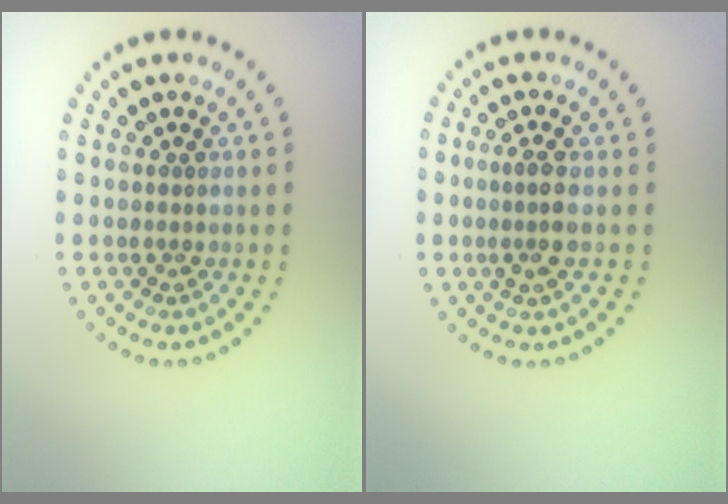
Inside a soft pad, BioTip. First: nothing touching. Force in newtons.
{"total": 2.0, "press": 1.7, "slide": 1.2}